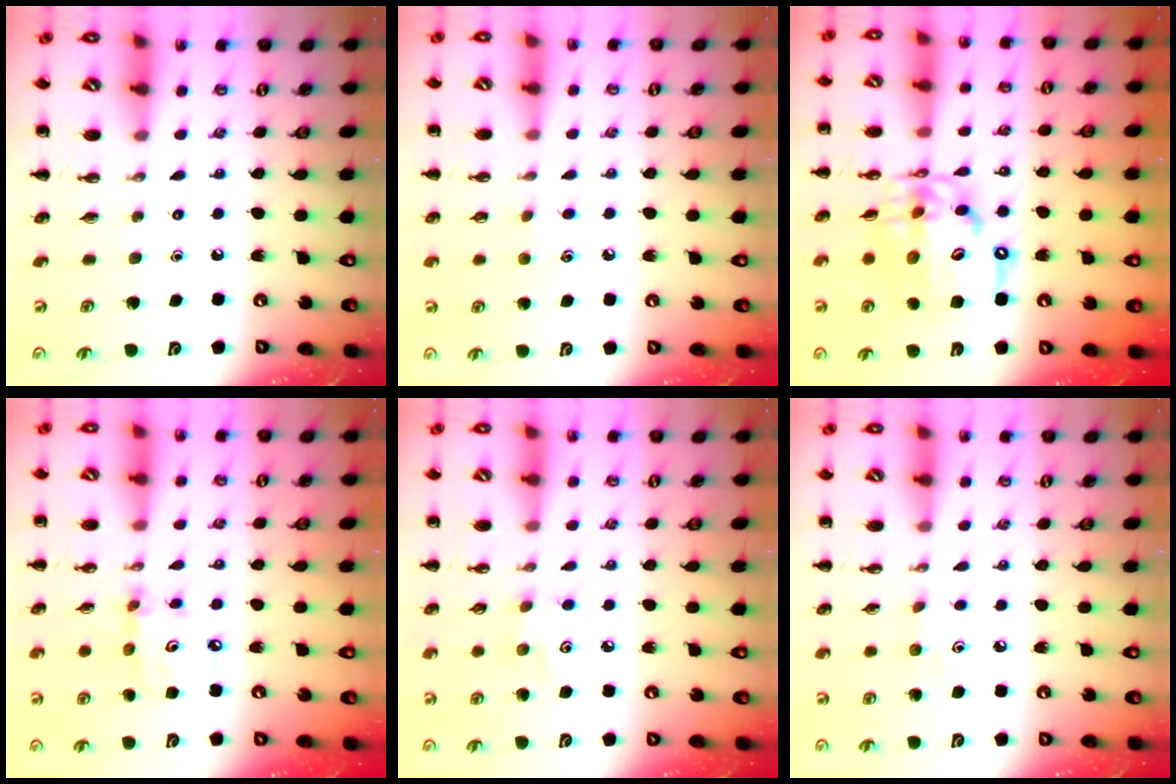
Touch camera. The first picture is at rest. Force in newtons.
{"total": 4.1, "press": 3.9, "slide": 1.2}
{"total": 14.3, "press": 13.7, "slide": 3.8}
{"total": 6.4, "press": 6.3, "slide": 1.1}
{"total": 3.8, "press": 3.7, "slide": 0.9}
{"total": 3.5, "press": 3.4, "slide": 1.0}